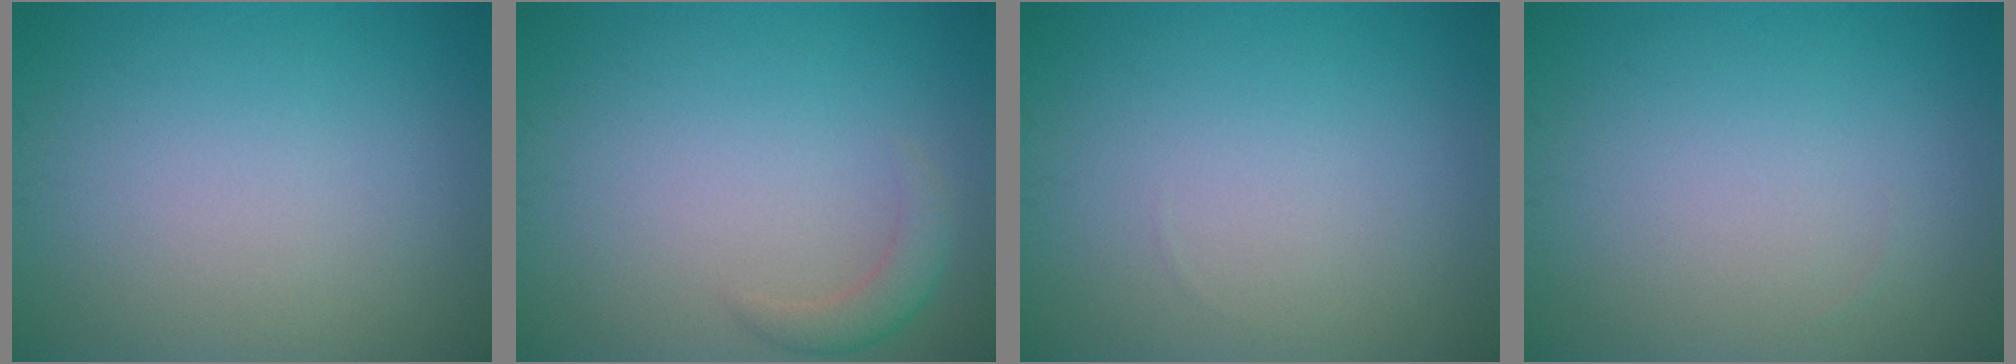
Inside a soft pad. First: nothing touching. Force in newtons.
{"total": 1.8, "press": 1.8, "slide": 0.1}
{"total": 0.0}
{"total": 0.0}